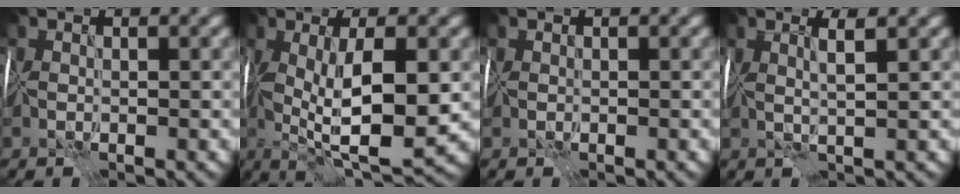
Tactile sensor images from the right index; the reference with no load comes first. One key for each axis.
{"total": 9.5, "fx": -0.5, "fy": 2.9, "fz": 9.0, "tx": -0.152, "ty": -0.006, "tz": -0.007}
{"total": 0.0}
{"total": 2.4, "fx": 1.0, "fy": 0.3, "fz": 2.1, "tx": -0.033, "ty": 0.005, "tz": 0.013}